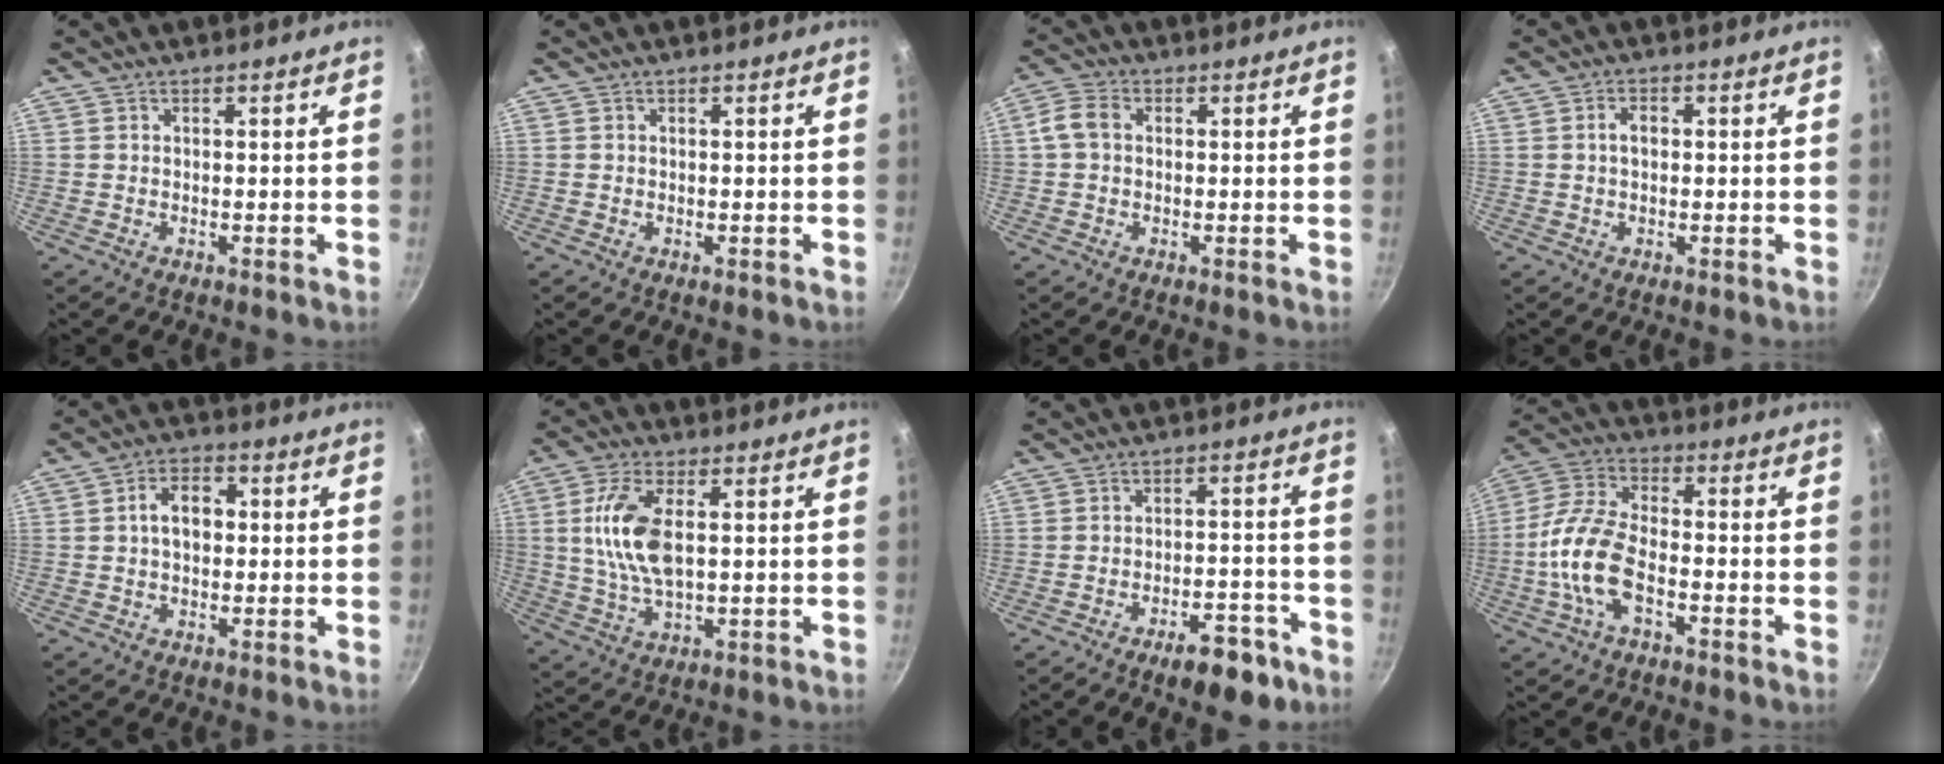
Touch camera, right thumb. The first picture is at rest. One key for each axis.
{"total": 0.0}
{"total": 4.5, "fx": 0.5, "fy": 3.4, "fz": 3.0, "tx": -0.063, "ty": 0.015, "tz": 0.005}
{"total": 2.6, "fx": 0.2, "fy": 1.7, "fz": 1.9, "tx": -0.031, "ty": 0.008, "tz": 0.000}
{"total": 6.7, "fx": 0.6, "fy": 4.5, "fz": 5.0, "tx": -0.069, "ty": 0.017, "tz": 0.002}
{"total": 11.5, "fx": 1.7, "fy": 5.3, "fz": 10.1, "tx": -0.213, "ty": -0.002, "tz": 0.035}
{"total": 8.8, "fx": -5.6, "fy": 3.3, "fz": 5.9, "tx": -0.071, "ty": 0.035, "tz": -0.081}
{"total": 12.3, "fx": -3.4, "fy": 6.3, "fz": 10.0, "tx": -0.216, "ty": 0.034, "tz": -0.069}